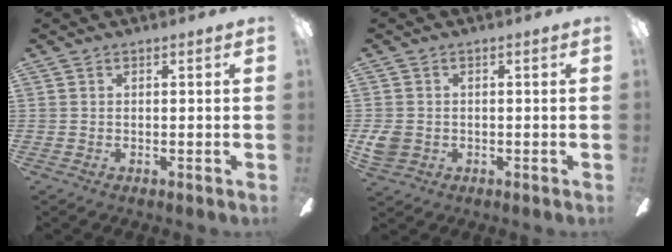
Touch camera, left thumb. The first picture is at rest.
{"total": 3.9, "force": [-0.5, 3.3, 1.9], "torque": [-0.038, 0.001, -0.010]}